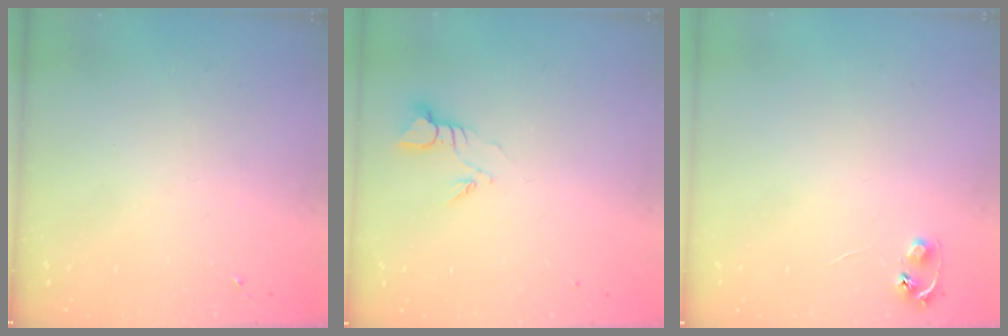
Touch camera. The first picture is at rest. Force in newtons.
{"total": 3.8, "press": 3.8, "slide": 0.3}
{"total": 4.8, "press": 4.7, "slide": 0.5}